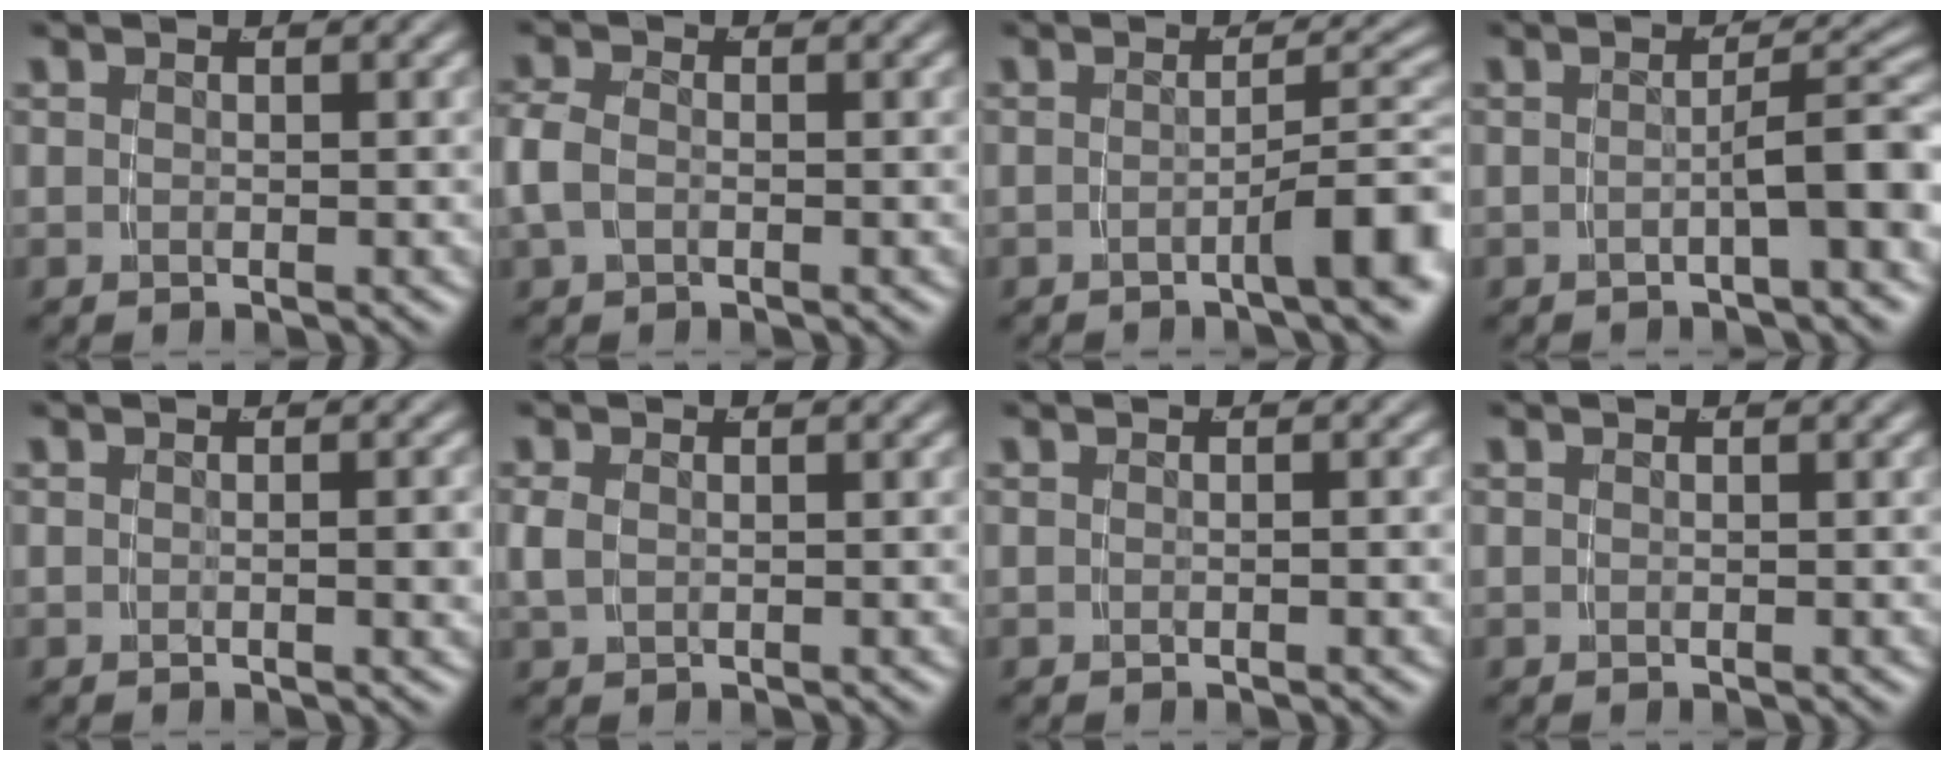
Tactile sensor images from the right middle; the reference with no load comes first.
{"total": 2.1, "force": [-0.4, 1.4, 1.5], "torque": [-0.048, -0.008, -0.002]}
{"total": 4.3, "force": [-1.9, 0.3, 3.9], "torque": [-0.039, 0.011, -0.036]}
{"total": 4.4, "force": [-1.9, 0.7, 4.0], "torque": [-0.036, 0.006, -0.027]}
{"total": 0.9, "force": [-0.2, -0.2, 0.8], "torque": [-0.008, 0.004, -0.005]}
{"total": 1.1, "force": [0.1, 0.6, 0.9], "torque": [-0.030, -0.005, 0.011]}
{"total": 0.0}
{"total": 0.0}